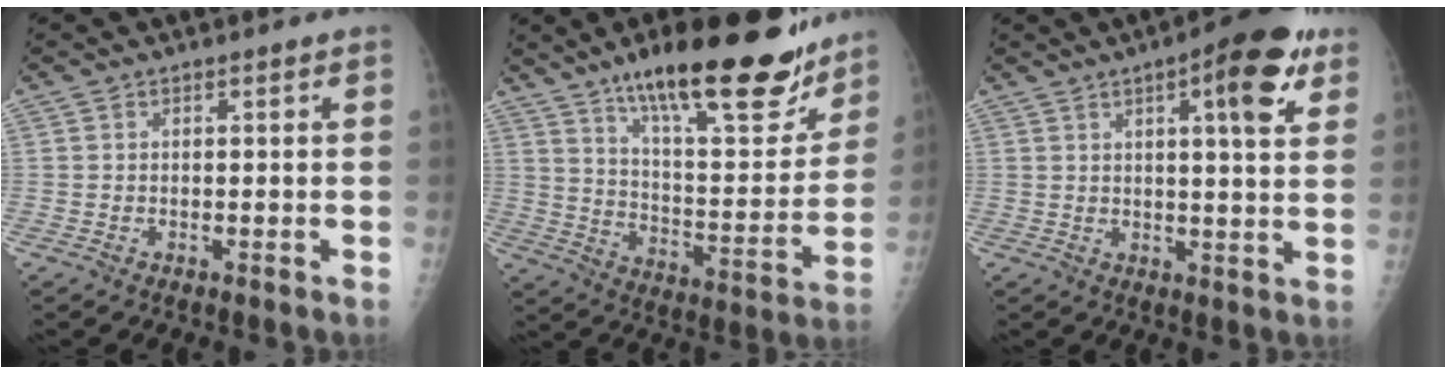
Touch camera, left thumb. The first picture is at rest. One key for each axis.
{"total": 25.8, "fx": 17.9, "fy": 7.3, "fz": 17.1, "tx": -0.215, "ty": -0.080, "tz": 0.279}
{"total": 12.1, "fx": 5.8, "fy": 3.0, "fz": 10.2, "tx": -0.123, "ty": -0.016, "tz": 0.070}